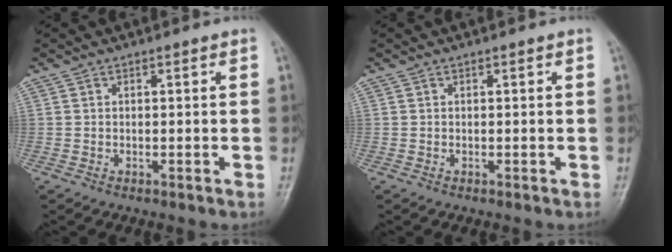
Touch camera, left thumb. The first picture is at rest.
{"total": 0.0}